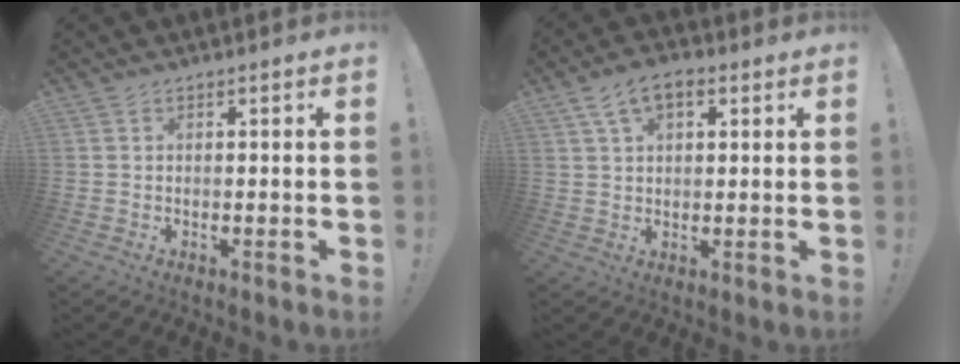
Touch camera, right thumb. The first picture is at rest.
{"total": 7.3, "force": [3.4, 3.9, 5.1], "torque": [-0.085, -0.001, 0.064]}